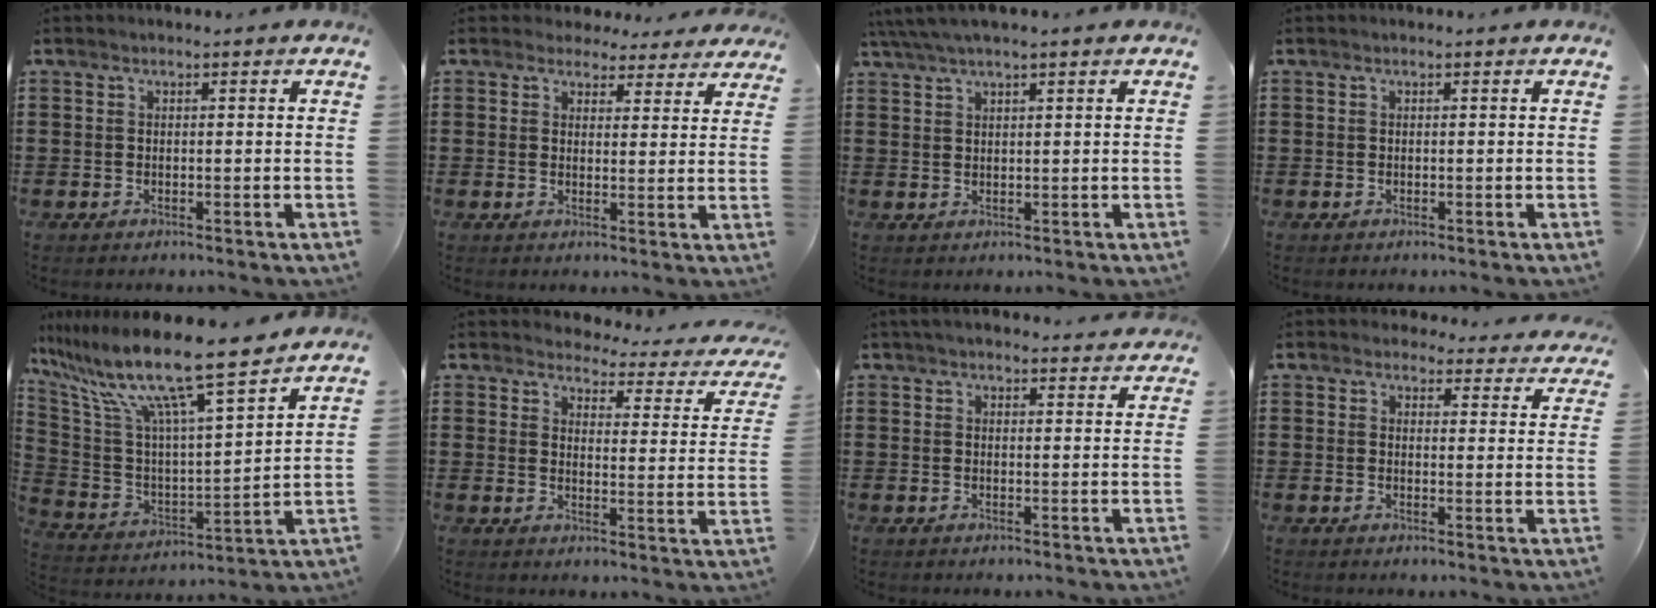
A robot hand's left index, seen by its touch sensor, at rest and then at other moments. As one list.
[{"total": 3.2, "force": [2.9, 1.3, 0.6], "torque": [-0.024, -0.003, 0.053]}, {"total": 3.0, "force": [2.2, 0.2, 2.0], "torque": [-0.043, 0.003, 0.042]}, {"total": 0.0}, {"total": 13.3, "force": [10.2, 0.7, 8.4], "torque": [-0.205, -0.074, 0.168]}, {"total": 3.2, "force": [3.1, 0.5, 0.7], "torque": [-0.027, -0.029, 0.046]}, {"total": 2.6, "force": [2.5, 0.3, 0.7], "torque": [-0.019, -0.002, 0.047]}, {"total": 3.6, "force": [3.5, 0.9, 0.5], "torque": [-0.015, -0.014, 0.063]}]